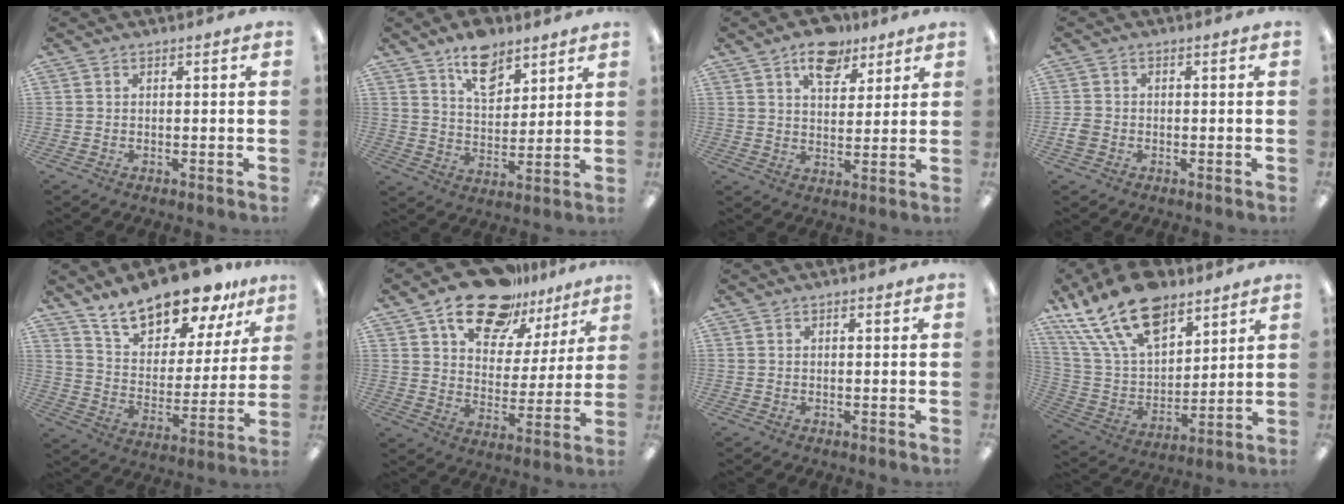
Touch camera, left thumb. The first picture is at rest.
{"total": 11.4, "force": [8.0, 6.2, 5.2], "torque": [-0.070, -0.041, 0.143]}
{"total": 10.7, "force": [7.1, 5.7, 5.6], "torque": [-0.065, -0.036, 0.122]}
{"total": 2.7, "force": [-0.8, 2.2, 1.3], "torque": [-0.020, 0.007, -0.014]}
{"total": 18.0, "force": [15.4, 6.3, 6.9], "torque": [-0.130, -0.109, 0.273]}
{"total": 18.6, "force": [13.7, 9.3, 8.4], "torque": [-0.136, -0.077, 0.241]}
{"total": 0.8, "force": [0.6, 0.3, 0.4], "torque": [-0.002, -0.001, 0.008]}
{"total": 21.8, "force": [14.0, 11.5, 12.2], "torque": [-0.242, -0.070, 0.251]}